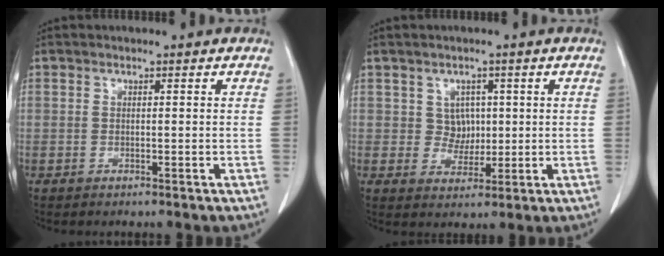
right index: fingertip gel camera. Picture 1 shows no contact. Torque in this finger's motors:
{"motor_torque": [-0.01, 0.01, 0.00, 0.00]}